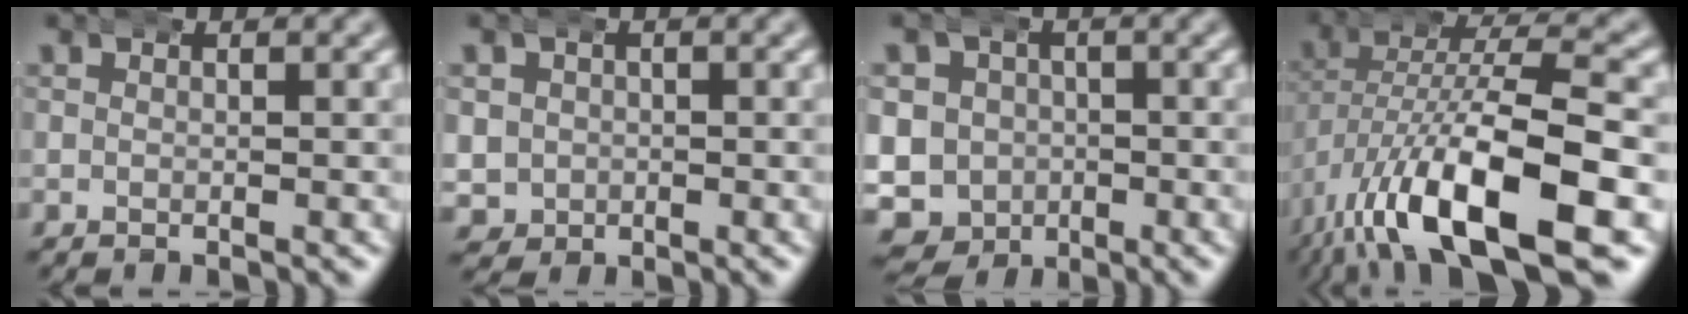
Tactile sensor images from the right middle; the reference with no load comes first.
{"total": 5.4, "force": [-0.2, 5.1, 1.7], "torque": [-0.059, -0.021, -0.001]}
{"total": 14.5, "force": [-3.7, 13.4, 4.1], "torque": [-0.125, -0.052, -0.064]}
{"total": 10.9, "force": [-4.8, 4.4, 8.7], "torque": [-0.172, -0.020, -0.053]}